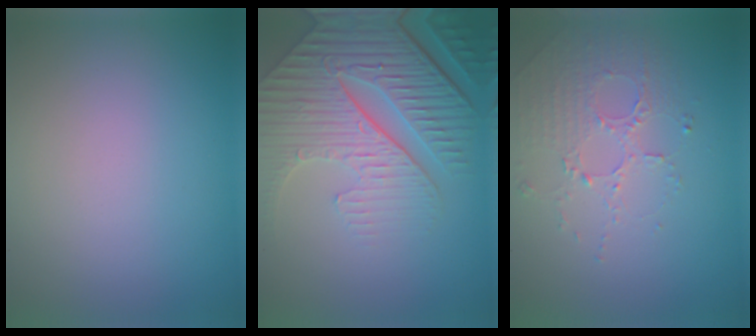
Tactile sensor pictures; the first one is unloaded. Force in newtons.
{"total": 8.9, "press": 6.1, "slide": 6.5}
{"total": 1.9, "press": 1.5, "slide": 1.1}